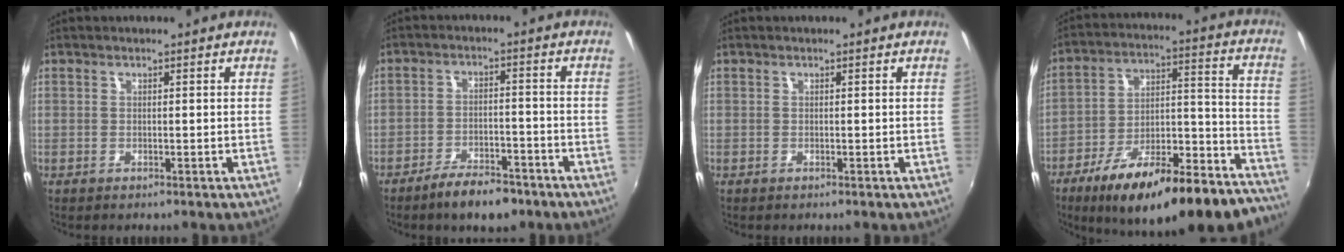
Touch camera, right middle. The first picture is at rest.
{"total": 7.9, "force": [-6.1, 2.7, 4.3], "torque": [-0.093, 0.001, -0.096]}
{"total": 0.0}
{"total": 27.2, "force": [-20.5, 8.1, 15.9], "torque": [-0.226, -0.003, -0.288]}